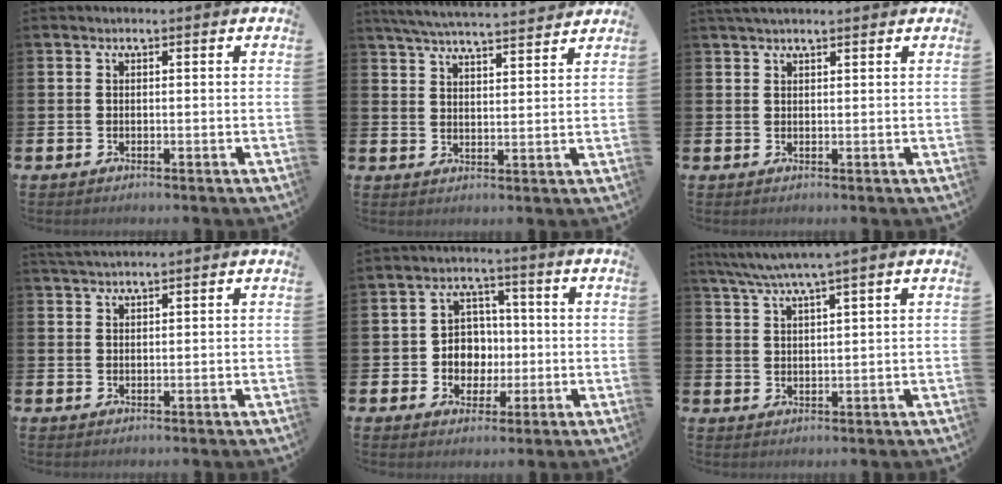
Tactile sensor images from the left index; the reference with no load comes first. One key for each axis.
{"total": 5.8, "fx": 5.7, "fy": 0.2, "fz": 1.2, "tx": -0.043, "ty": -0.031, "tz": 0.101}
{"total": 2.1, "fx": 1.9, "fy": 0.4, "fz": 0.8, "tx": -0.013, "ty": 0.001, "tz": 0.033}
{"total": 2.0, "fx": 2.0, "fy": 0.1, "fz": 0.3, "tx": -0.007, "ty": -0.004, "tz": 0.037}
{"total": 5.3, "fx": -0.2, "fy": 4.9, "fz": 1.9, "tx": -0.032, "ty": 0.004, "tz": -0.013}
{"total": 4.8, "fx": 4.2, "fy": -0.6, "fz": 2.2, "tx": -0.058, "ty": -0.012, "tz": 0.074}